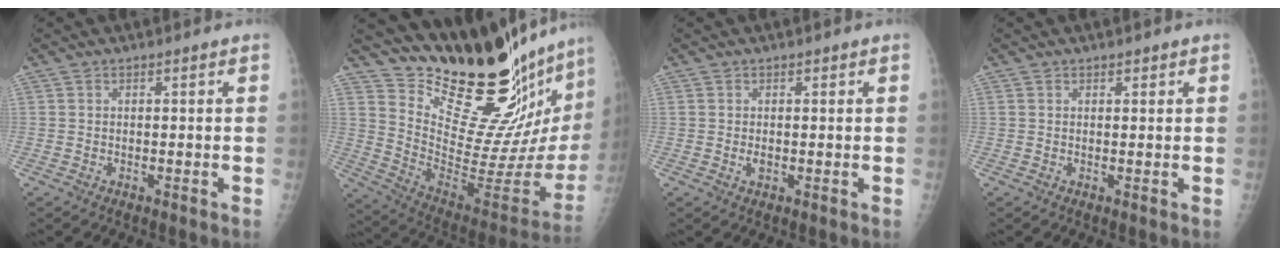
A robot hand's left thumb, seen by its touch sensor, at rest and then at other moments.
{"total": 28.6, "force": [25.4, 4.0, 12.3], "torque": [-0.159, -0.218, 0.369]}
{"total": 1.0, "force": [0.1, 0.7, 0.7], "torque": [-0.007, -0.001, 0.001]}
{"total": 0.8, "force": [0.6, 0.3, 0.3], "torque": [0.006, -0.003, 0.007]}